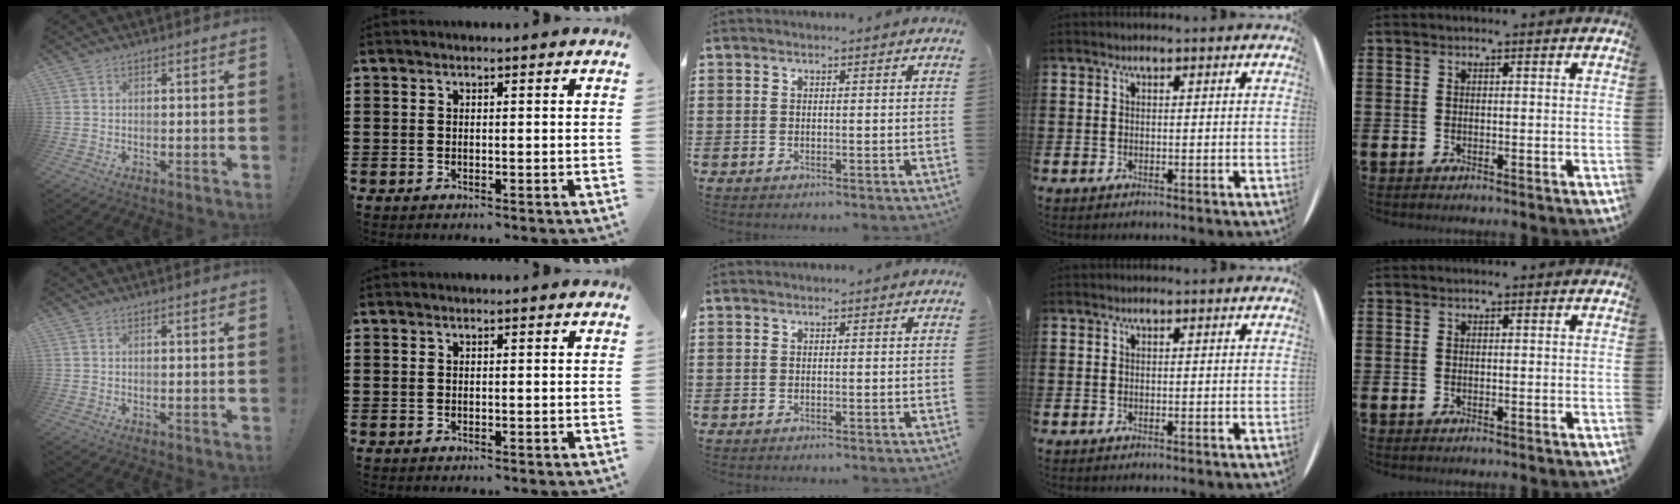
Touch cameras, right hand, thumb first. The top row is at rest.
{}